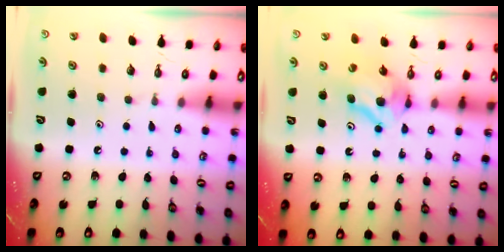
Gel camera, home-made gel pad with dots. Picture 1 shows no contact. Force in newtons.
{"total": 7.8, "press": 7.8, "slide": 0.6}